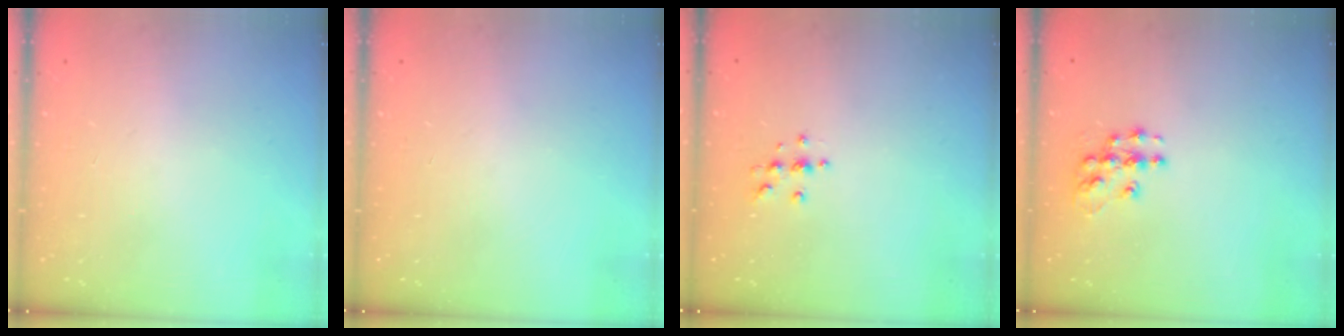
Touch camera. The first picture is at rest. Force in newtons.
{"total": 0.0}
{"total": 4.7, "press": 4.6, "slide": 0.5}
{"total": 9.2, "press": 9.2, "slide": 0.5}